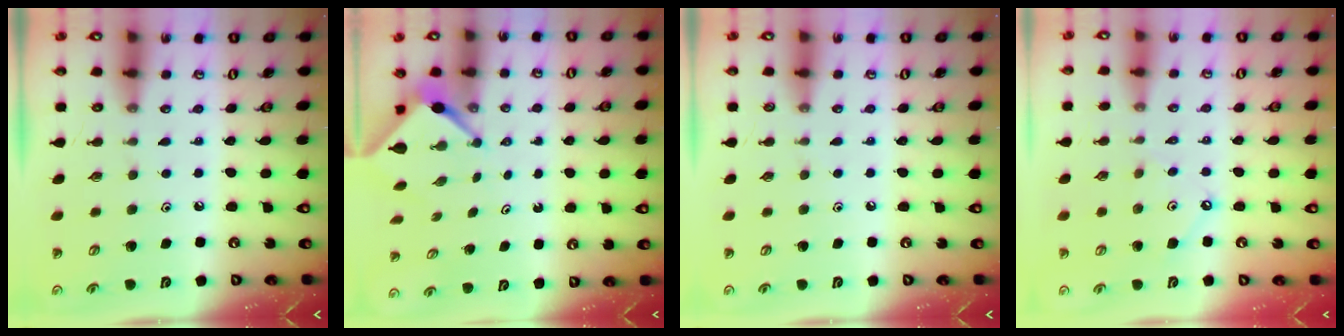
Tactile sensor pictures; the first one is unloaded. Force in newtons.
{"total": 3.5, "press": 3.5, "slide": 0.2}
{"total": 2.8, "press": 2.8, "slide": 0.4}
{"total": 3.7, "press": 3.7, "slide": 0.1}